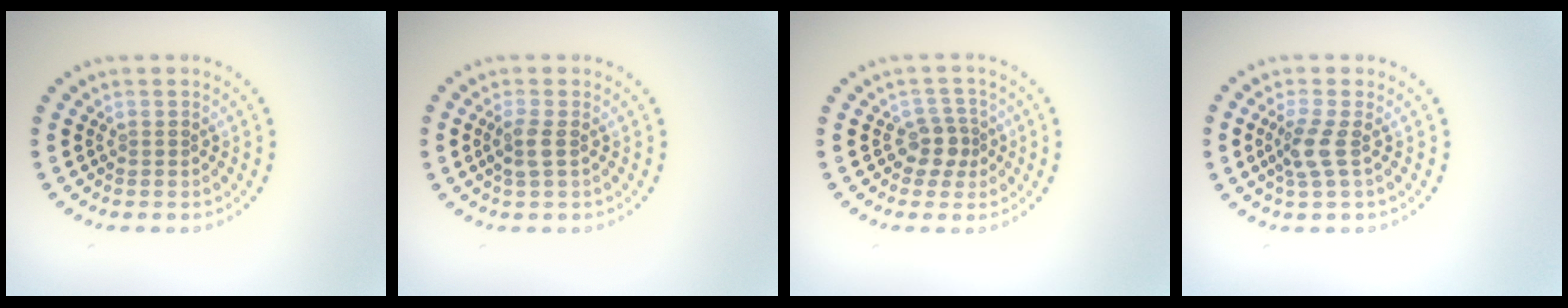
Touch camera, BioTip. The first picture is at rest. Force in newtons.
{"total": 1.6, "press": 1.5, "slide": 0.6}
{"total": 2.2, "press": 1.8, "slide": 1.2}
{"total": 2.2, "press": 1.8, "slide": 1.3}